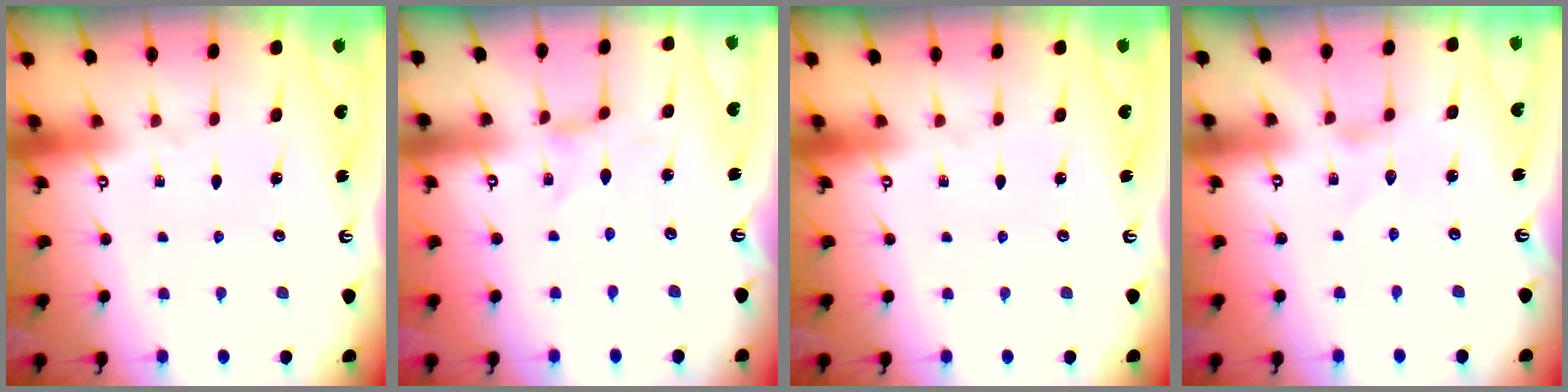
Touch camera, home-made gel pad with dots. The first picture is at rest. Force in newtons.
{"total": 0.0}
{"total": 0.0}
{"total": 0.0}